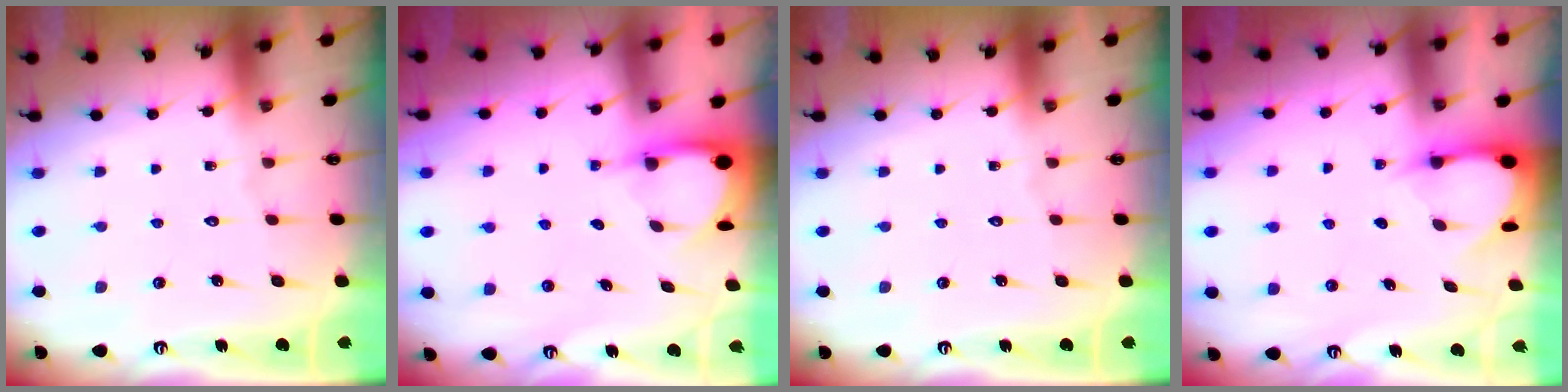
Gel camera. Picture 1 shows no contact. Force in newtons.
{"total": 3.4, "press": 3.4, "slide": 0.2}
{"total": 0.0}
{"total": 3.3, "press": 3.3, "slide": 0.3}